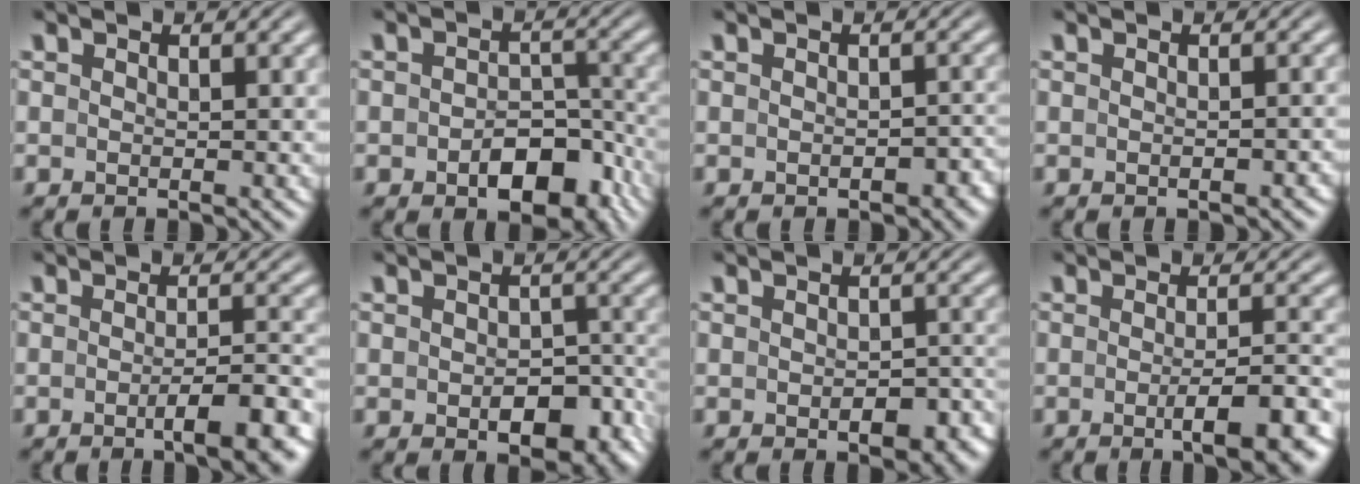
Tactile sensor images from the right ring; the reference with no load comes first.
{"total": 4.9, "force": [-2.7, 2.7, 3.1], "torque": [-0.032, -0.008, -0.034]}
{"total": 1.5, "force": [-1.4, 0.4, 0.4], "torque": [-0.009, -0.003, -0.022]}
{"total": 0.8, "force": [-0.7, 0.2, 0.3], "torque": [-0.007, 0.004, -0.013]}
{"total": 4.8, "force": [-2.7, 0.9, 3.9], "torque": [-0.044, -0.005, -0.044]}
{"total": 4.6, "force": [-2.2, 2.5, 3.2], "torque": [-0.038, -0.016, -0.022]}
{"total": 3.5, "force": [-2.1, 1.6, 2.3], "torque": [-0.027, -0.013, -0.028]}
{"total": 5.4, "force": [-2.8, 1.1, 4.4], "torque": [-0.054, -0.011, -0.042]}